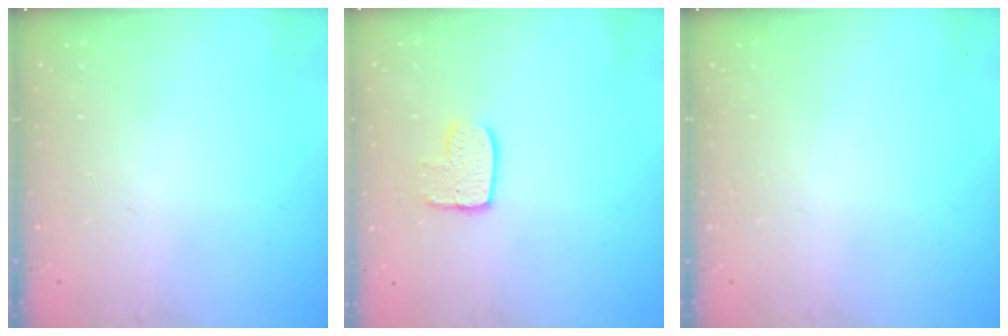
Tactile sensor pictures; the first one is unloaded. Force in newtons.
{"total": 8.1, "press": 8.0, "slide": 0.6}
{"total": 0.0}